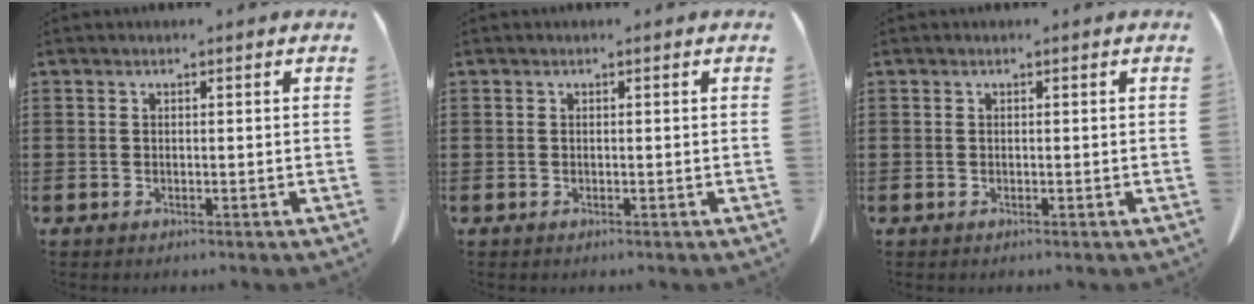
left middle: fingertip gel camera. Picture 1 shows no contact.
{"total": 0.0}
{"total": 0.0}